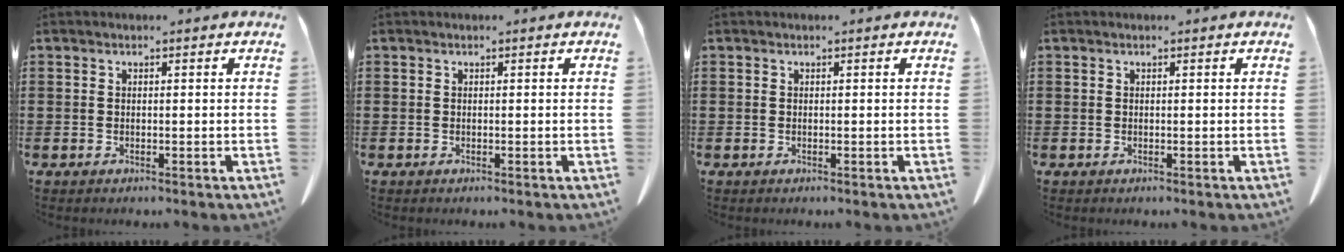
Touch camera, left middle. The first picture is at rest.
{"total": 0.0}
{"total": 0.0}
{"total": 0.0}